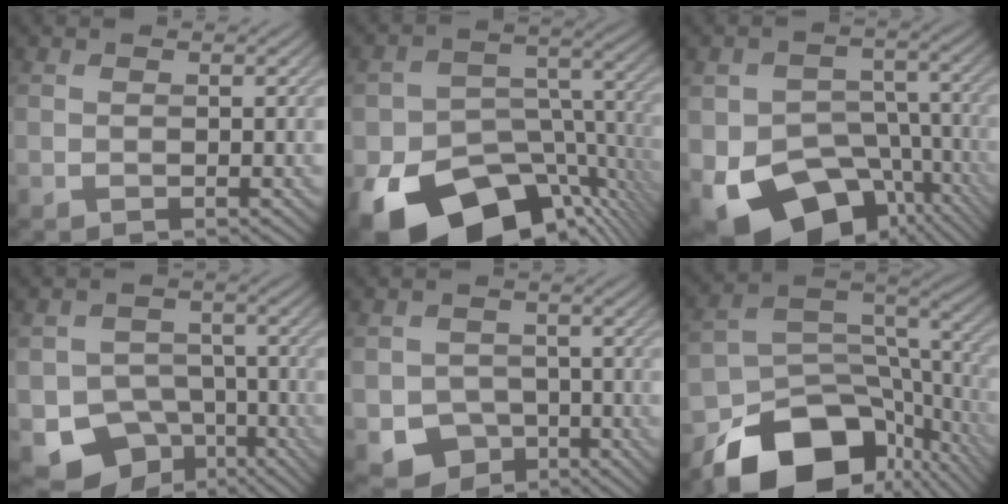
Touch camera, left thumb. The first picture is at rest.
{"total": 18.1, "force": [-10.3, 11.4, 9.5], "torque": [-0.156, -0.053, -0.137]}
{"total": 16.0, "force": [-8.3, 11.2, 7.8], "torque": [-0.138, -0.041, -0.103]}
{"total": 9.3, "force": [-5.3, 6.9, 3.3], "torque": [-0.059, -0.018, -0.086]}
{"total": 5.7, "force": [-2.7, 4.6, 1.9], "torque": [-0.040, -0.014, -0.051]}
{"total": 16.2, "force": [-10.0, 9.3, 8.9], "torque": [-0.174, -0.042, -0.149]}